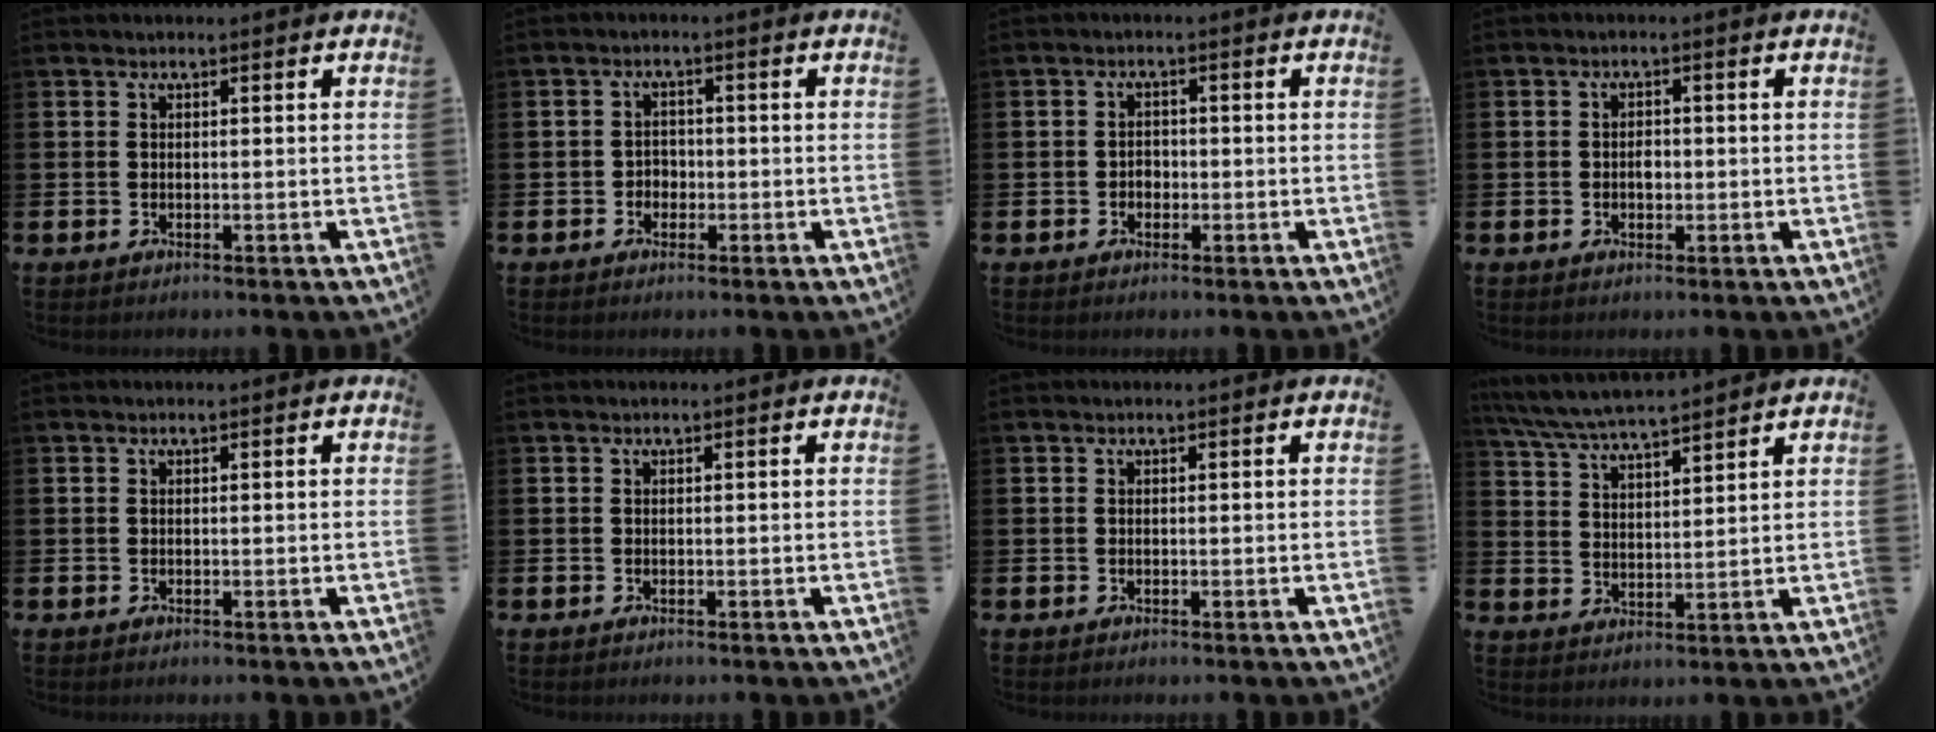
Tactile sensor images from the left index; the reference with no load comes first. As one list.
[{"total": 2.1, "force": [-0.9, 1.8, 0.5], "torque": [-0.012, 0.004, -0.022]}, {"total": 1.6, "force": [-0.5, 1.4, 0.5], "torque": [-0.002, -0.001, -0.015]}, {"total": 1.6, "force": [-0.1, 1.2, 1.1], "torque": [-0.009, 0.003, -0.007]}, {"total": 0.0}, {"total": 0.0}, {"total": 0.0}, {"total": 6.2, "force": [6.0, 0.5, 1.6], "torque": [-0.057, -0.027, 0.108]}]